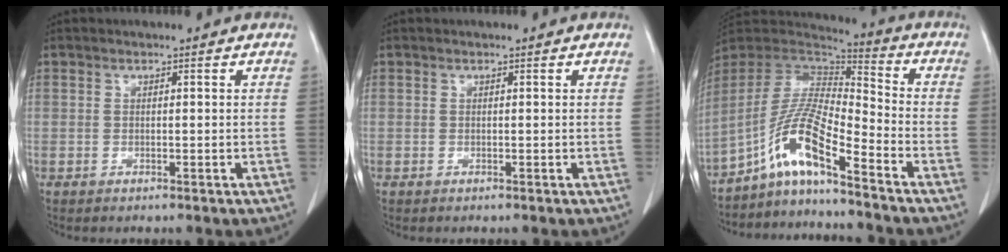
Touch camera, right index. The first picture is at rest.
{"total": 0.0}
{"total": 11.2, "force": [-7.5, 0.7, 8.3], "torque": [-0.170, 0.011, -0.144]}